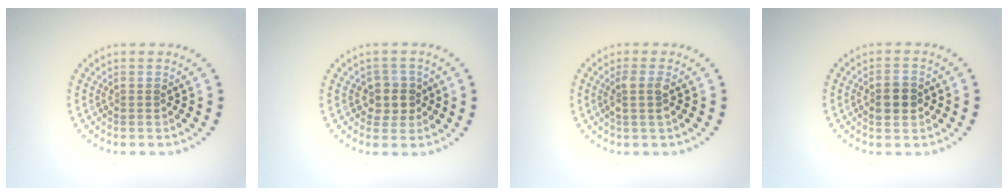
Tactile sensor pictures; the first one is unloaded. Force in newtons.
{"total": 2.4, "press": 2.1, "slide": 1.2}
{"total": 1.8, "press": 1.5, "slide": 1.0}
{"total": 2.9, "press": 2.9, "slide": 0.1}